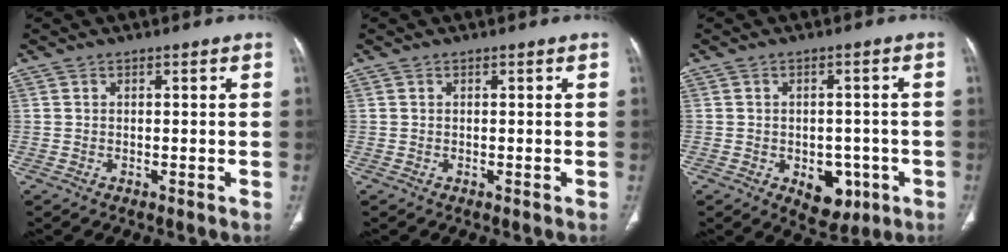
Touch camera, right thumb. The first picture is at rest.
{"total": 0.0}
{"total": 7.6, "force": [-2.7, 5.1, 5.0], "torque": [-0.033, 0.011, -0.024]}